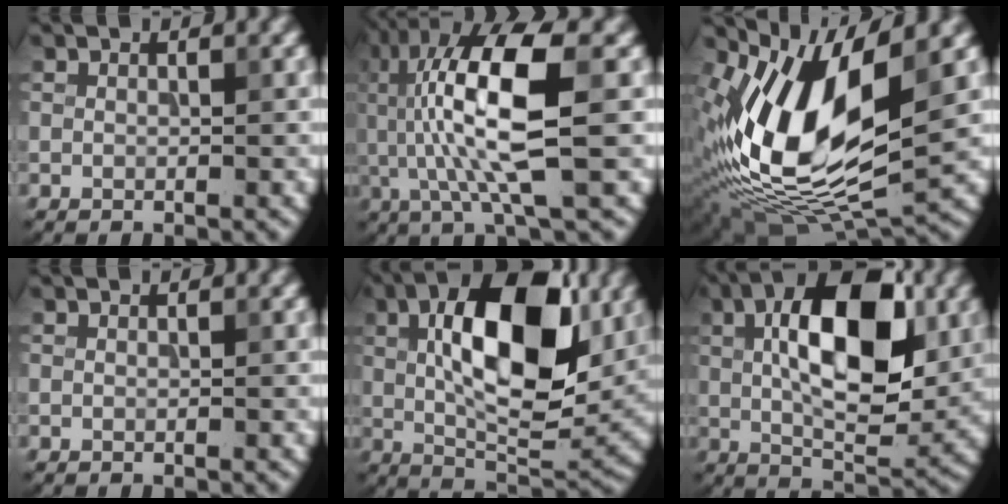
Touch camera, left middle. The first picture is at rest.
{"total": 10.7, "force": [0.9, 2.8, 10.3], "torque": [-0.199, 0.005, 0.021]}
{"total": 13.4, "force": [1.0, 6.7, 11.6], "torque": [-0.223, -0.013, 0.014]}
{"total": 0.0}
{"total": 13.0, "force": [2.6, 5.6, 11.4], "torque": [-0.170, 0.012, 0.036]}
{"total": 11.9, "force": [2.3, 5.4, 10.3], "torque": [-0.150, 0.014, 0.030]}